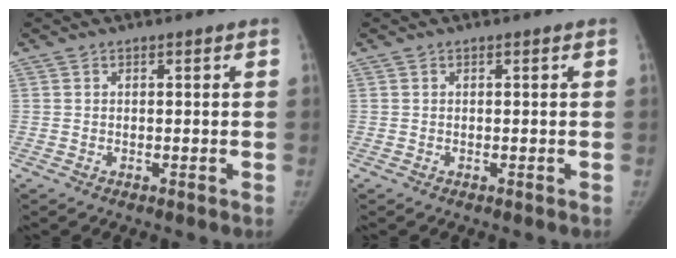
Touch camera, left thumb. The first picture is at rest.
{"total": 0.0}